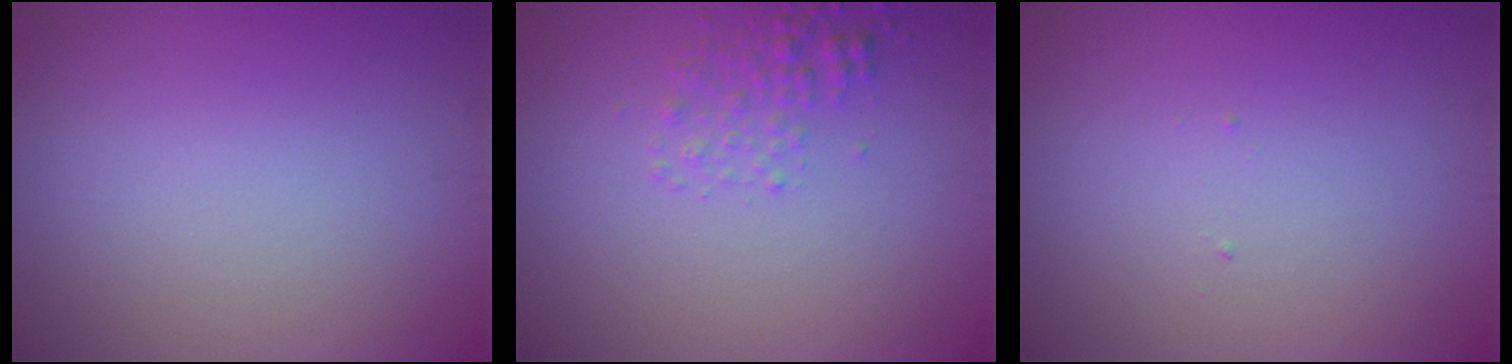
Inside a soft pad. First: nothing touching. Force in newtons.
{"total": 1.8, "press": 1.8, "slide": 0.1}
{"total": 0.0}